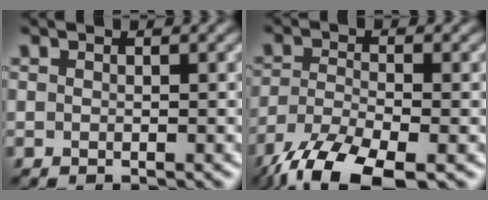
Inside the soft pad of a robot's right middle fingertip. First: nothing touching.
{"total": 9.0, "force": [-6.5, 2.8, 5.5], "torque": [-0.130, -0.027, -0.128]}